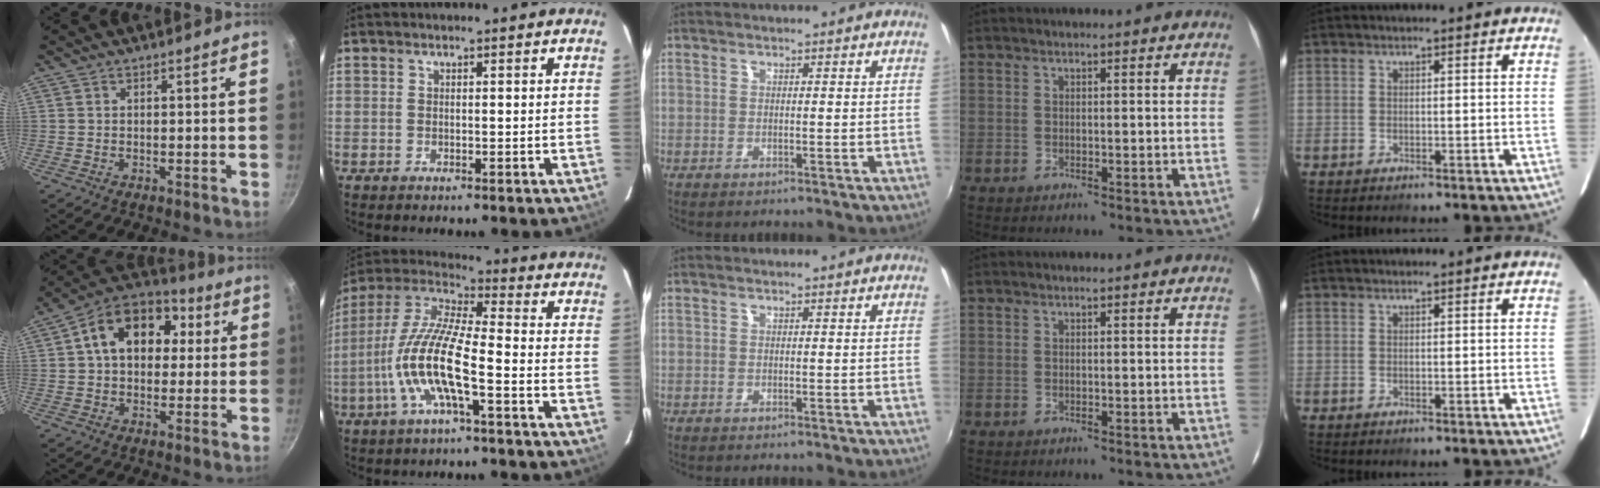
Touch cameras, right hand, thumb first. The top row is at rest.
{"thumb": {"total": 16.6, "force": [3.4, 11.9, 11.1], "torque": [-0.150, 0.027, 0.034]}, "index": {"total": 13.9, "force": [-4.7, 2.5, 12.8], "torque": [-0.262, -0.004, -0.098]}}